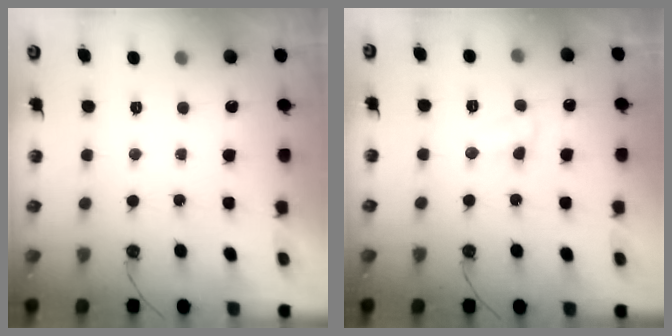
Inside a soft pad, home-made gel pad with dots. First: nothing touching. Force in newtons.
{"total": 5.4, "press": 5.4, "slide": 0.5}